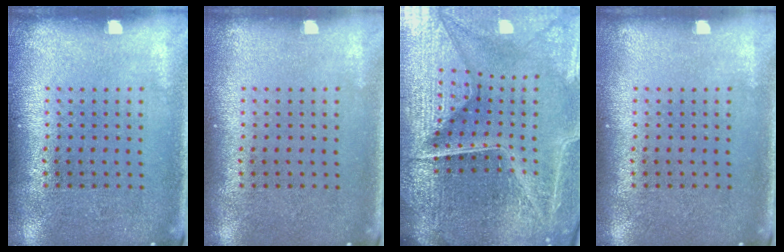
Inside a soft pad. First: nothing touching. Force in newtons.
{"total": 0.0}
{"total": 6.6, "press": 5.9, "slide": 3.0}
{"total": 0.0}